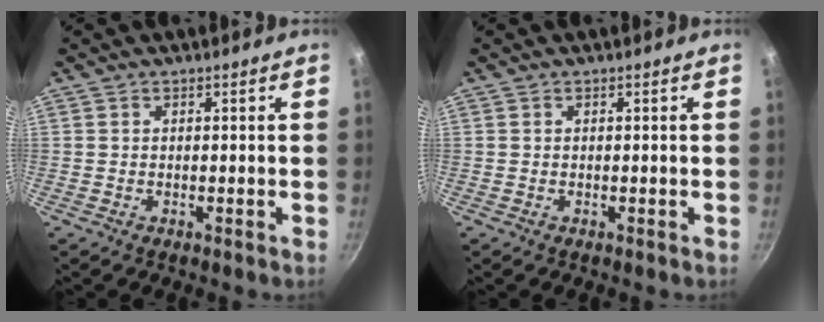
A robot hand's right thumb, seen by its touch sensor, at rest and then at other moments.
{"total": 0.0}